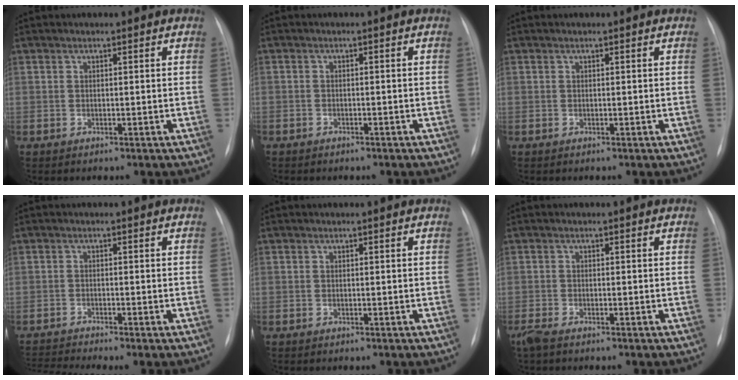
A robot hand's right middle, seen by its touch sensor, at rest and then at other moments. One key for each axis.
{"total": 1.7, "fx": -1.3, "fy": 0.9, "fz": 0.5, "tx": -0.012, "ty": 0.002, "tz": -0.016}
{"total": 0.0}
{"total": 4.1, "fx": -3.6, "fy": -1.4, "fz": 1.4, "tx": -0.030, "ty": -0.010, "tz": -0.066}
{"total": 0.0}
{"total": 2.2, "fx": -1.7, "fy": 0.6, "fz": 1.3, "tx": -0.035, "ty": -0.008, "tz": -0.032}